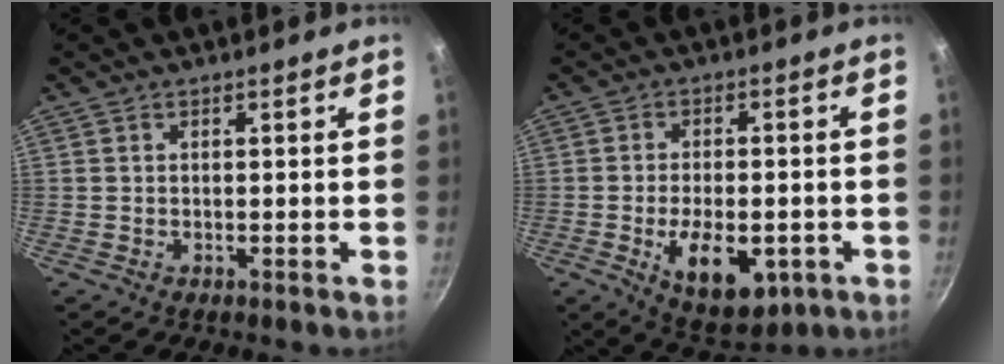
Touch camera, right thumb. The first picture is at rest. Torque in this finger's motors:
{"motor_torque": [-0.45, 0.51, 0.67, 0.27, 0.27]}